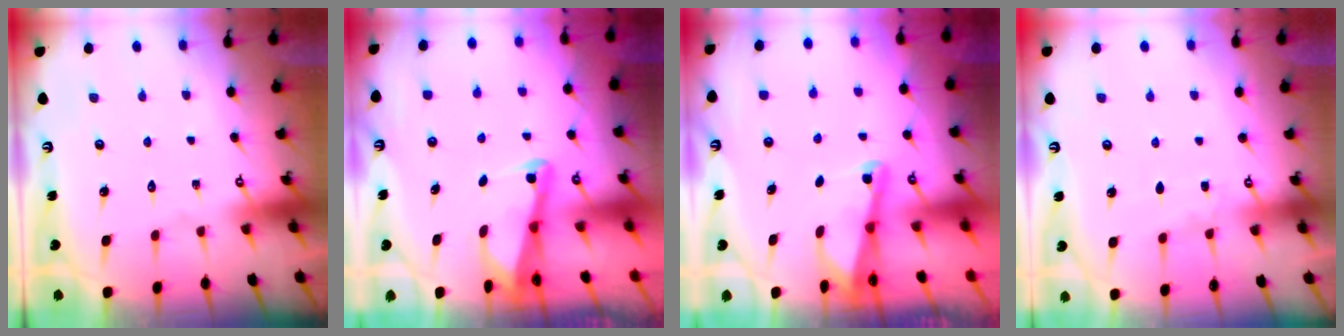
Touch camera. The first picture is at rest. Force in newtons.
{"total": 3.0, "press": 2.9, "slide": 0.4}
{"total": 2.0, "press": 2.0, "slide": 0.2}
{"total": 3.2, "press": 3.1, "slide": 0.3}